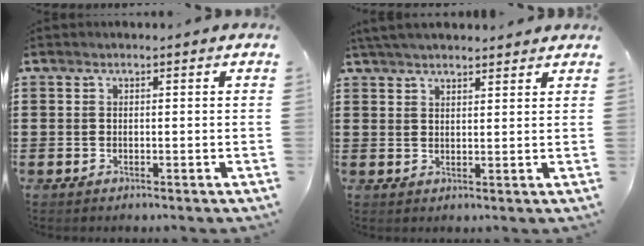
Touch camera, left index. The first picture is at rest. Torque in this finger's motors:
{"motor_torque": [1.32, 0.82, 0.68, 0.17]}